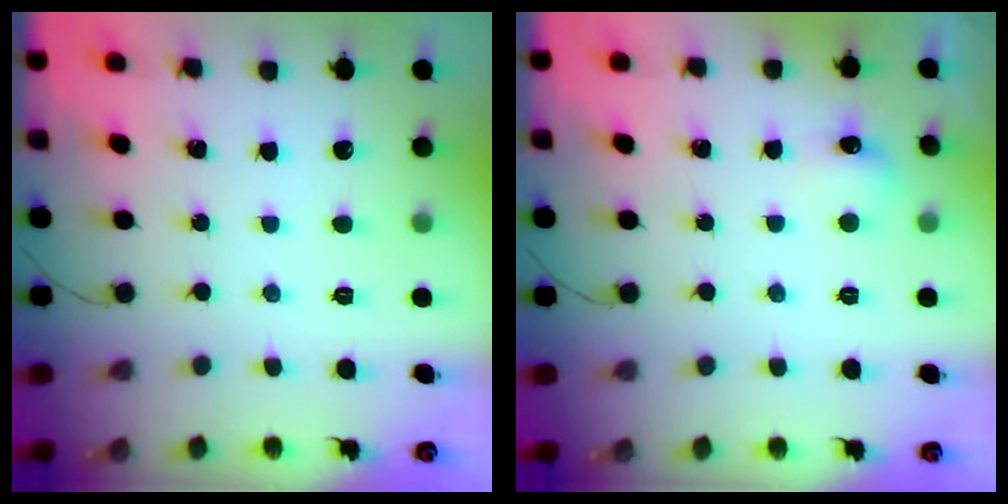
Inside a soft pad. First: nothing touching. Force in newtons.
{"total": 5.7, "press": 5.6, "slide": 1.4}